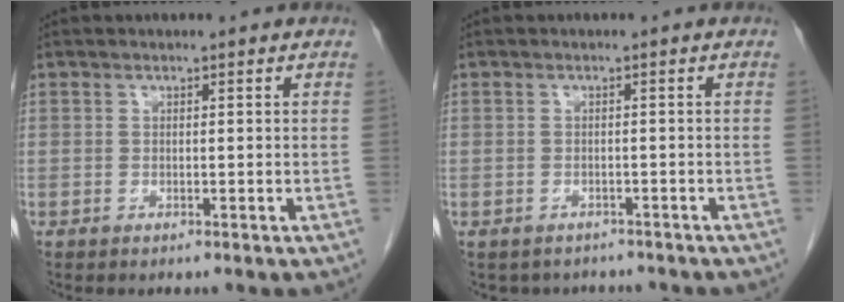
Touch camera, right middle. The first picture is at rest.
{"total": 5.0, "force": [-4.4, 2.5, 0.5], "torque": [-0.001, 0.004, -0.050]}